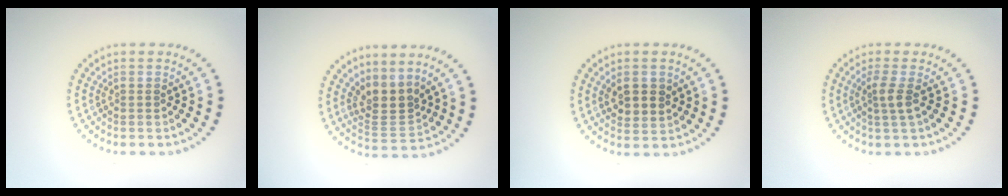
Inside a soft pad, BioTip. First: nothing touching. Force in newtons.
{"total": 3.0, "press": 2.1, "slide": 2.1}
{"total": 2.7, "press": 2.6, "slide": 0.7}
{"total": 1.8, "press": 1.4, "slide": 1.2}